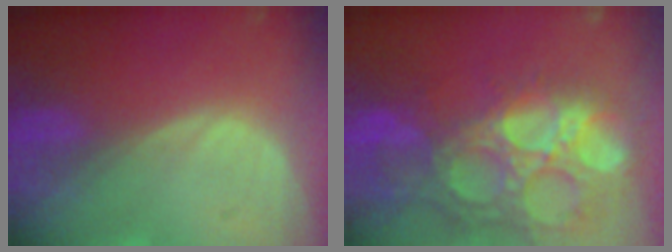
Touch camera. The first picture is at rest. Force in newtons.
{"total": 15.1, "press": 12.5, "slide": 8.5}